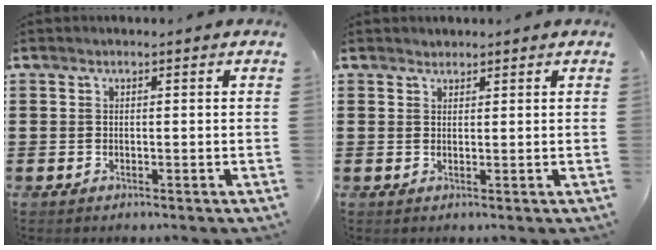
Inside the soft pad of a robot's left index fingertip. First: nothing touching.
{"total": 0.9, "force": [0.9, 0.2, -0.2], "torque": [0.001, -0.002, 0.018]}